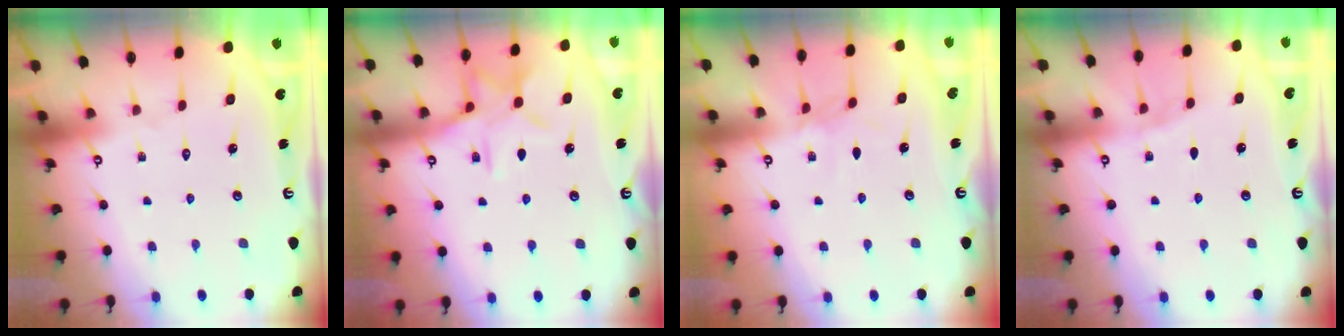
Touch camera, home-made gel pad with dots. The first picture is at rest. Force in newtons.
{"total": 11.2, "press": 11.1, "slide": 0.6}
{"total": 2.6, "press": 2.5, "slide": 0.5}
{"total": 5.0, "press": 4.2, "slide": 2.7}